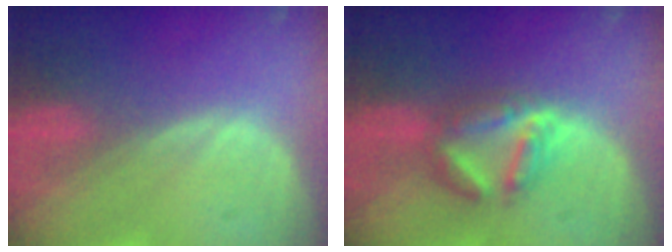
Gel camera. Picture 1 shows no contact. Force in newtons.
{"total": 5.9, "press": 5.8, "slide": 1.4}